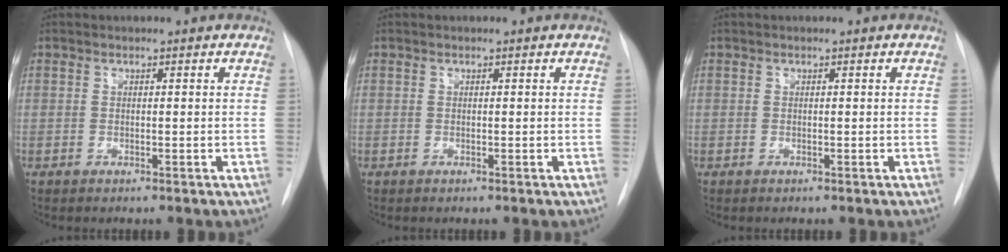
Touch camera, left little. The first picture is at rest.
{"total": 0.0}
{"total": 0.0}